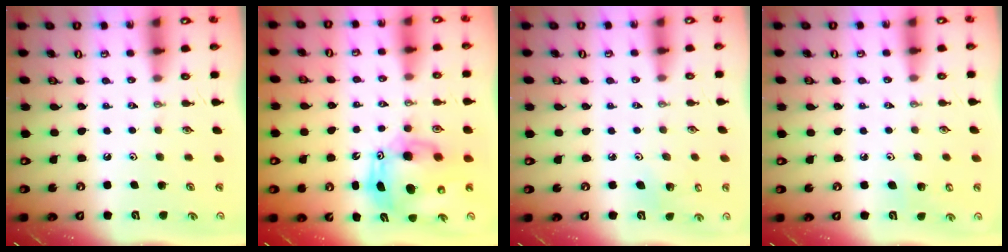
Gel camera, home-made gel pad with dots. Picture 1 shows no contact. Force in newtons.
{"total": 13.0, "press": 12.8, "slide": 2.3}
{"total": 3.5, "press": 3.3, "slide": 1.1}
{"total": 4.8, "press": 4.7, "slide": 0.9}